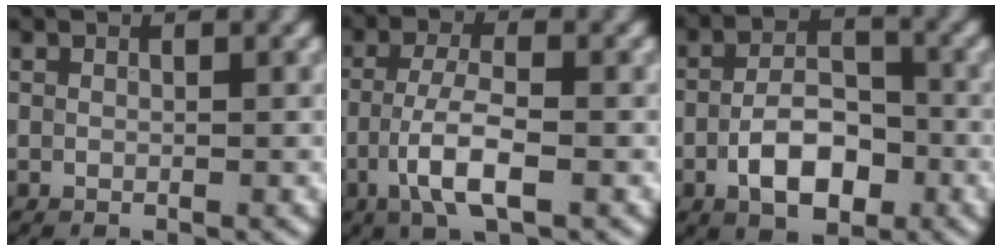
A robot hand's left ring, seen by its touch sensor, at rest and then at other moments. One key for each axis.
{"total": 4.8, "fx": -1.9, "fy": 1.4, "fz": 4.2, "tx": -0.084, "ty": 0.003, "tz": -0.039}
{"total": 6.0, "fx": -2.1, "fy": 3.2, "fz": 4.5, "tx": -0.076, "ty": 0.004, "tz": -0.039}